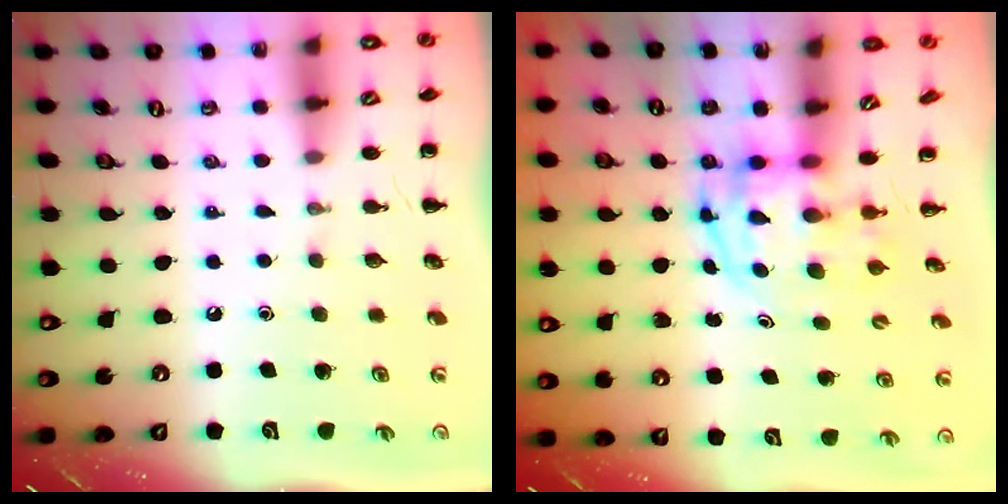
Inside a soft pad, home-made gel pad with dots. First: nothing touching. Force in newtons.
{"total": 3.8, "press": 3.8, "slide": 0.6}